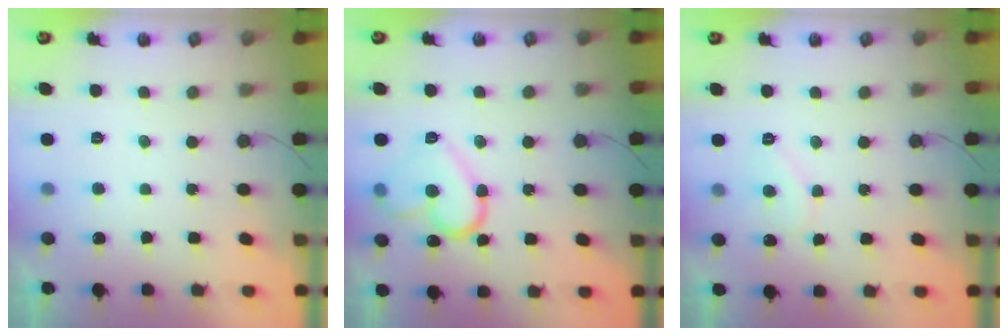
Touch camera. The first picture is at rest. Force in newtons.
{"total": 14.1, "press": 14.1, "slide": 1.1}
{"total": 5.6, "press": 5.6, "slide": 0.4}